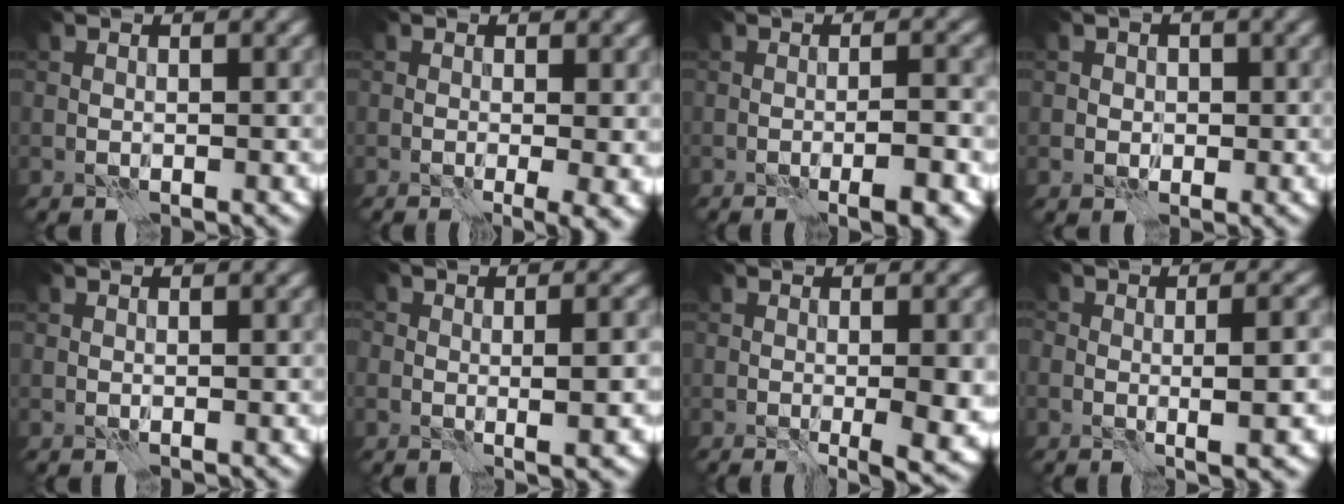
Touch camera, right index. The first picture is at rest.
{"total": 3.3, "force": [0.1, 1.1, 3.1], "torque": [-0.028, -0.006, 0.005]}
{"total": 3.7, "force": [-1.2, 0.7, 3.5], "torque": [-0.040, 0.000, -0.015]}
{"total": 1.5, "force": [0.0, 1.4, 0.5], "torque": [-0.003, -0.001, -0.001]}
{"total": 0.0}
{"total": 2.4, "force": [-0.2, 0.9, 2.3], "torque": [-0.030, 0.000, -0.005]}
{"total": 5.0, "force": [-0.6, 1.1, 4.9], "torque": [-0.056, -0.005, -0.005]}
{"total": 3.3, "force": [-0.4, 1.0, 3.1], "torque": [-0.038, 0.002, -0.010]}